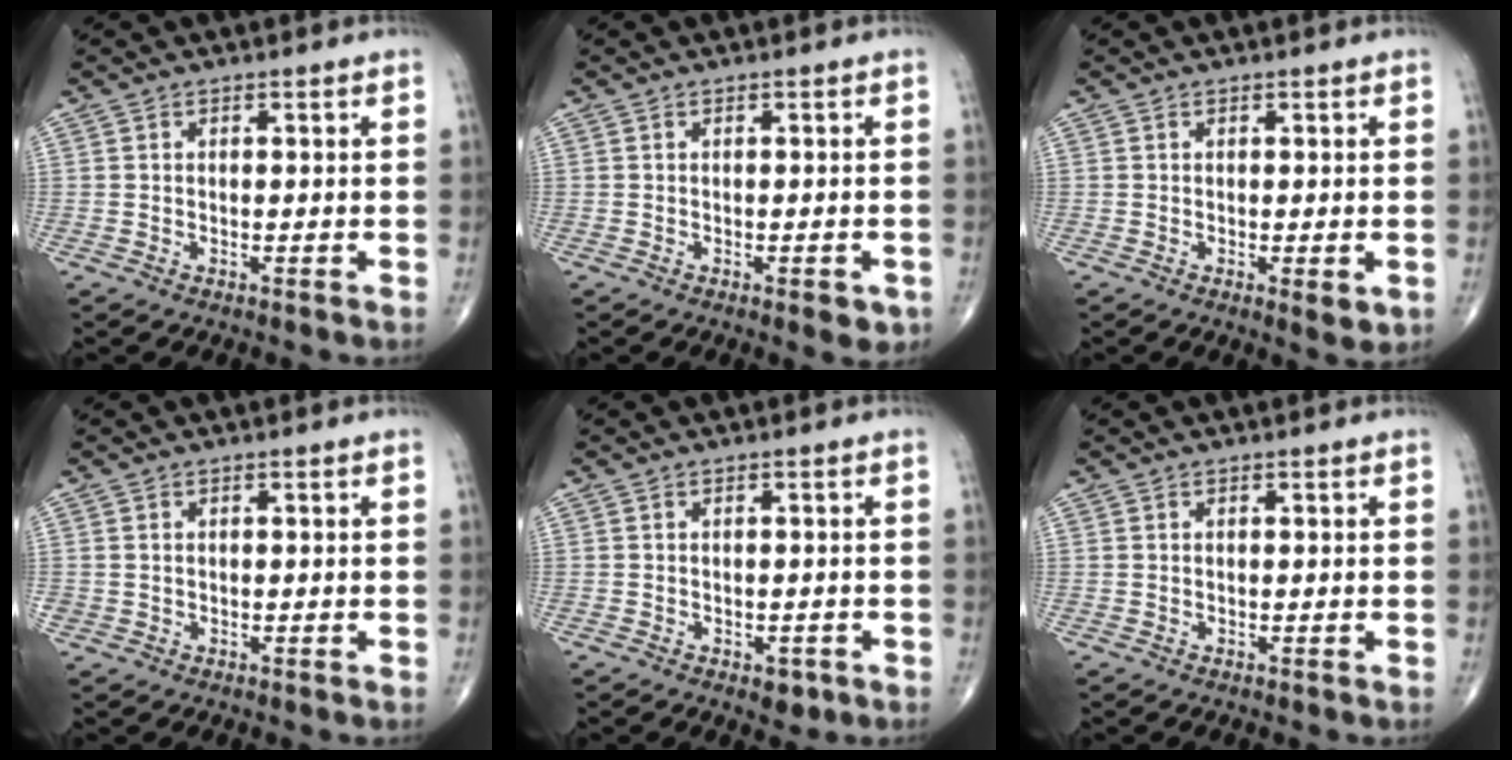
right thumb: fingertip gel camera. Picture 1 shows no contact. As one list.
[{"total": 3.0, "force": [-1.3, 1.2, 2.5], "torque": [-0.021, 0.001, -0.011]}, {"total": 2.8, "force": [-0.5, 0.9, 2.6], "torque": [-0.033, -0.008, -0.006]}, {"total": 0.9, "force": [0.1, 0.8, 0.3], "torque": [0.000, 0.001, 0.003]}, {"total": 2.5, "force": [-1.3, 1.5, 1.6], "torque": [-0.007, 0.004, -0.011]}, {"total": 0.0}]